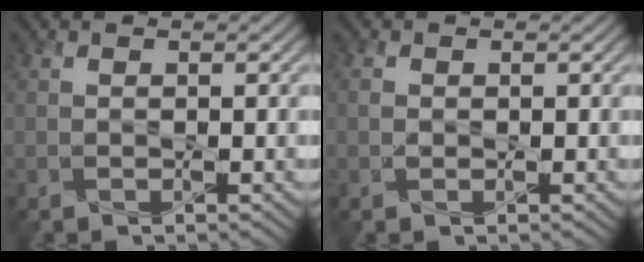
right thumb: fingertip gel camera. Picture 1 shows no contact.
{"total": 0.8, "force": [0.0, 0.7, 0.4], "torque": [-0.010, -0.002, -0.002]}